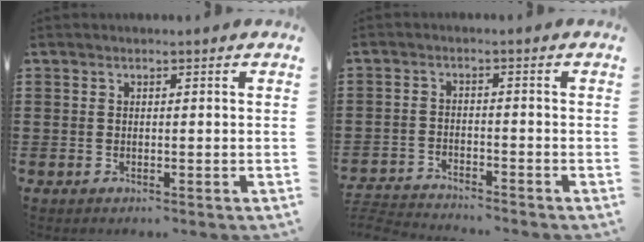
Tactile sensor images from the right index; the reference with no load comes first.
{"total": 3.3, "force": [-3.3, 0.0, 0.0], "torque": [-0.012, -0.004, -0.074]}